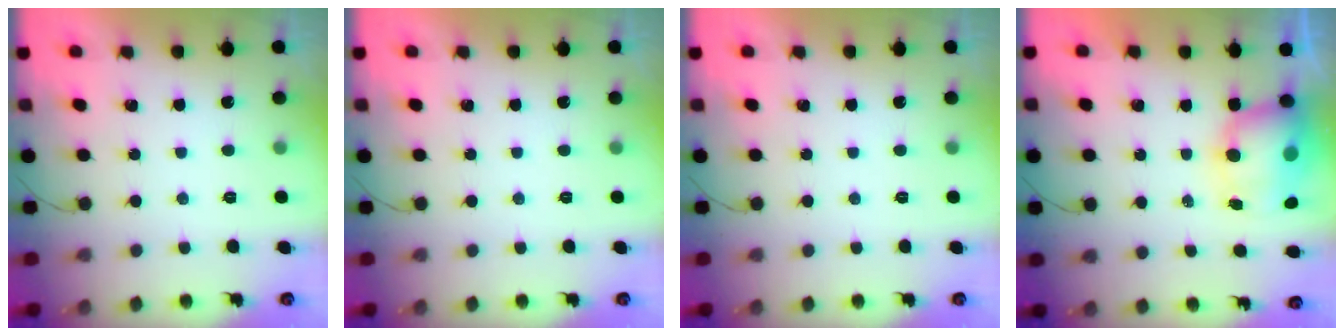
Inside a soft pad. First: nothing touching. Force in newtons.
{"total": 0.0}
{"total": 0.0}
{"total": 10.4, "press": 10.0, "slide": 2.8}